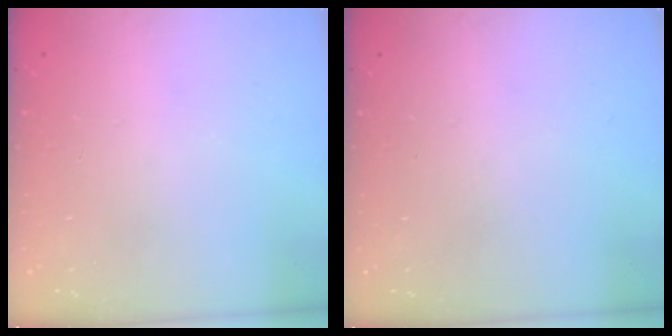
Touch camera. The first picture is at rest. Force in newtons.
{"total": 0.0}